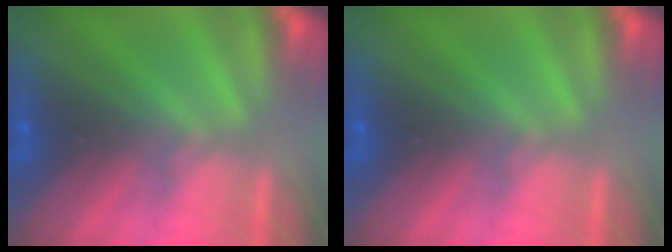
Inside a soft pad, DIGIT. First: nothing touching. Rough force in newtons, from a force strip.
{"total": 0.0}